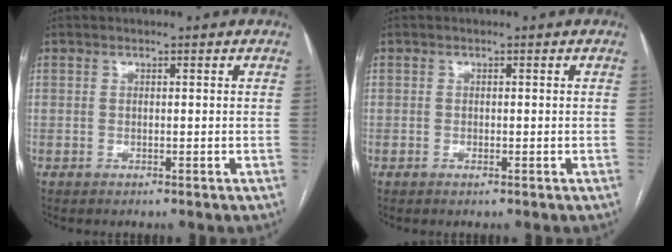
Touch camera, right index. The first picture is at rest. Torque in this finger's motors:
{"motor_torque": [-1.87, -0.27, -0.84, -0.21]}